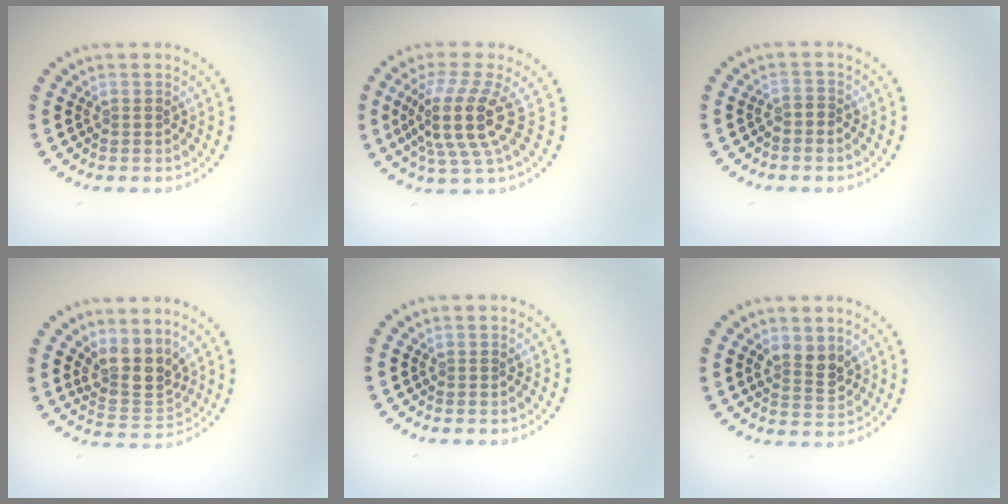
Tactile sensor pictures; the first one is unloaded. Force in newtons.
{"total": 4.9, "press": 3.7, "slide": 3.2}
{"total": 0.6, "press": 0.4, "slide": 0.4}
{"total": 3.6, "press": 2.8, "slide": 2.2}
{"total": 0.0}
{"total": 2.5, "press": 2.4, "slide": 0.7}